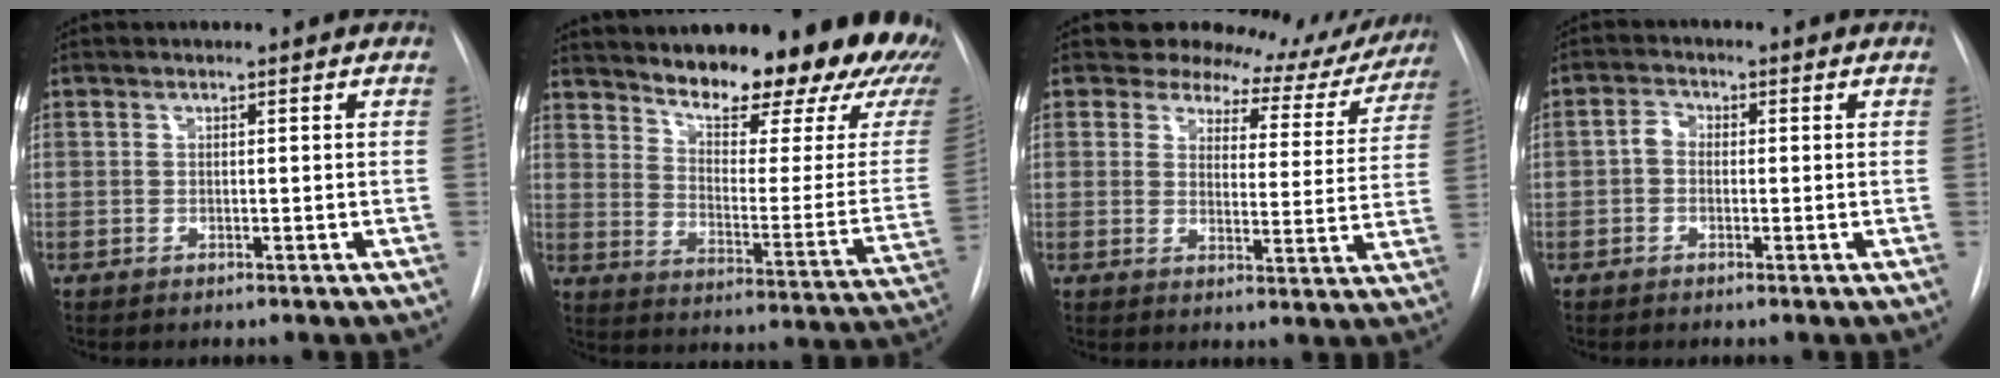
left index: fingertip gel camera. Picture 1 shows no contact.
{"total": 26.6, "force": [21.2, 4.7, 15.4], "torque": [-0.225, -0.071, 0.274]}
{"total": 12.4, "force": [11.5, 4.4, 0.7], "torque": [0.021, -0.025, 0.110]}
{"total": 2.1, "force": [-0.2, 1.6, 1.4], "torque": [-0.025, 0.011, -0.008]}